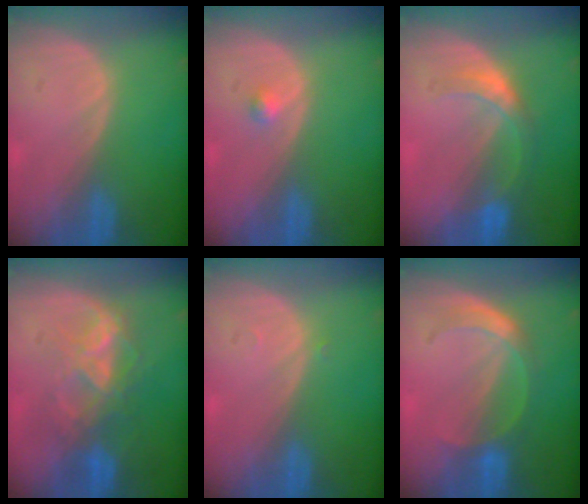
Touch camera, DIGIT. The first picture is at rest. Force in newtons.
{"total": 1.0, "press": 1.0, "slide": 0.1}
{"total": 5.5, "press": 4.8, "slide": 2.8}
{"total": 7.0, "press": 6.7, "slide": 2.2}
{"total": 0.5, "press": 0.4, "slide": 0.3}
{"total": 4.5, "press": 4.4, "slide": 0.9}